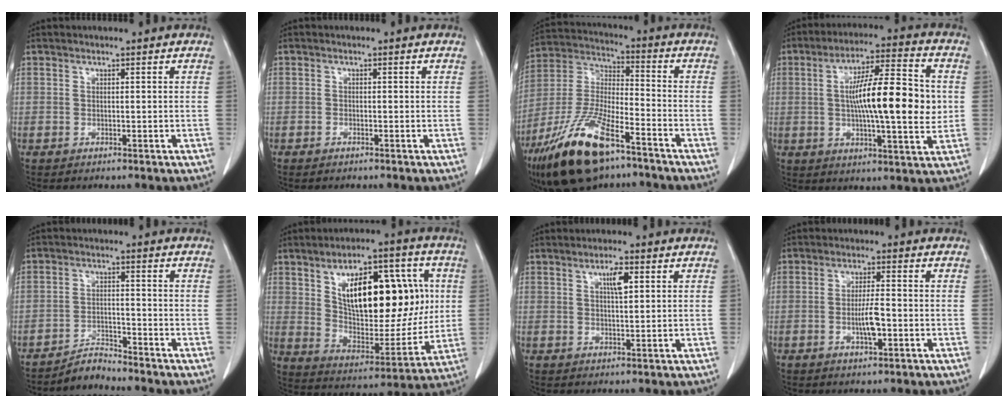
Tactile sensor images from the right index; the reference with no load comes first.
{"total": 0.7, "force": [-0.6, 0.2, 0.3], "torque": [-0.010, -0.001, -0.008]}
{"total": 18.6, "force": [-12.0, 5.4, 13.1], "torque": [-0.291, -0.022, -0.222]}
{"total": 15.7, "force": [0.8, 2.6, 15.4], "torque": [-0.253, 0.013, 0.007]}
{"total": 3.4, "force": [-3.4, 0.0, -0.2], "torque": [0.007, -0.010, -0.061]}
{"total": 21.2, "force": [5.1, 9.4, 18.4], "torque": [-0.290, 0.021, 0.087]}
{"total": 3.3, "force": [1.3, 0.7, 3.0], "torque": [-0.052, 0.001, 0.022]}
{"total": 4.4, "force": [-1.2, 0.8, 4.2], "torque": [-0.079, -0.002, -0.019]}